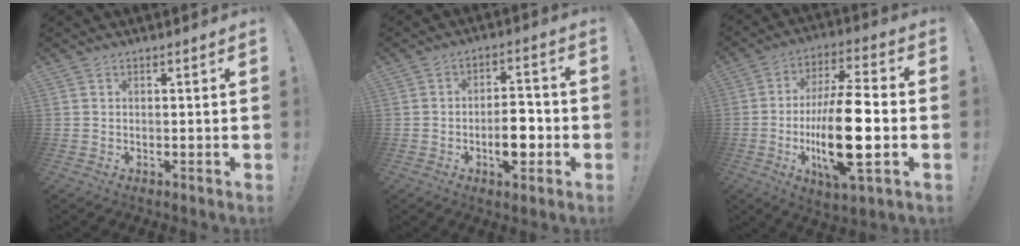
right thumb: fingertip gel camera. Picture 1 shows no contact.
{"total": 9.5, "force": [-3.2, 4.5, 7.7], "torque": [-0.126, 0.010, -0.056]}
{"total": 21.2, "force": [-3.8, 6.0, 20.0], "torque": [-0.375, -0.001, -0.066]}